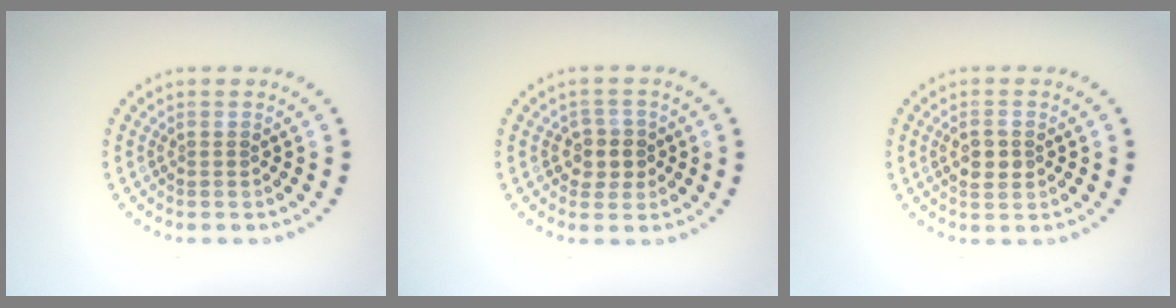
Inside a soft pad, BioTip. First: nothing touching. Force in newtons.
{"total": 2.1, "press": 2.0, "slide": 0.8}
{"total": 2.1, "press": 2.1, "slide": 0.2}